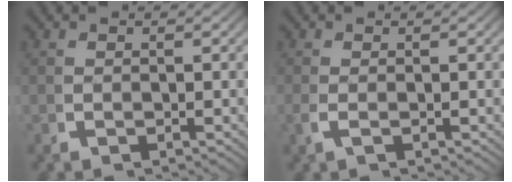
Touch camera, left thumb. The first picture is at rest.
{"total": 0.9, "force": [-0.2, 0.2, 0.9], "torque": [-0.033, -0.004, -0.001]}